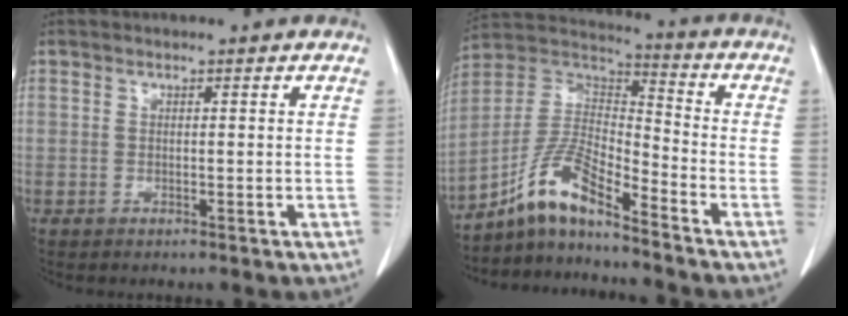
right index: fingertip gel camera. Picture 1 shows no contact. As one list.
[{"total": 10.4, "force": [-8.0, 1.4, 6.5], "torque": [-0.149, 0.017, -0.153]}]